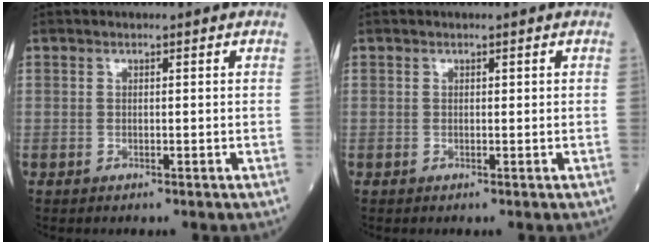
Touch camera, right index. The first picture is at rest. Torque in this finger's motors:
{"motor_torque": [-0.17, 0.01, -0.03, -0.01]}